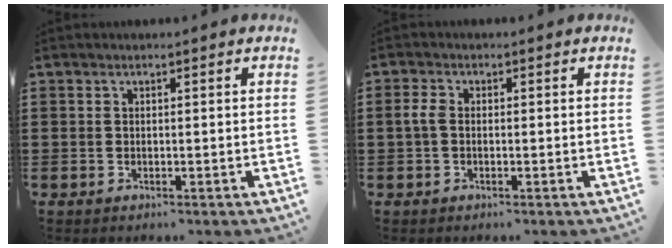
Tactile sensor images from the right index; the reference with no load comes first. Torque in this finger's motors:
{"motor_torque": [-0.11, -0.02, 0.19, 0.06]}